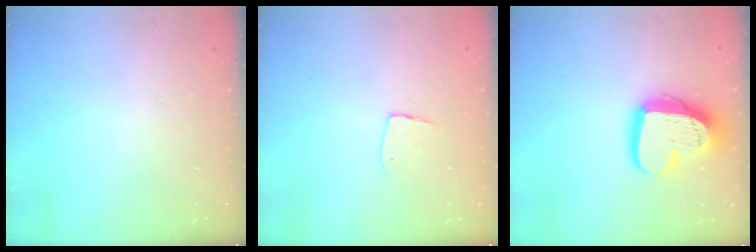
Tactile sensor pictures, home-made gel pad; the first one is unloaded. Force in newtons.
{"total": 4.6, "press": 4.6, "slide": 0.4}
{"total": 19.0, "press": 18.9, "slide": 1.6}